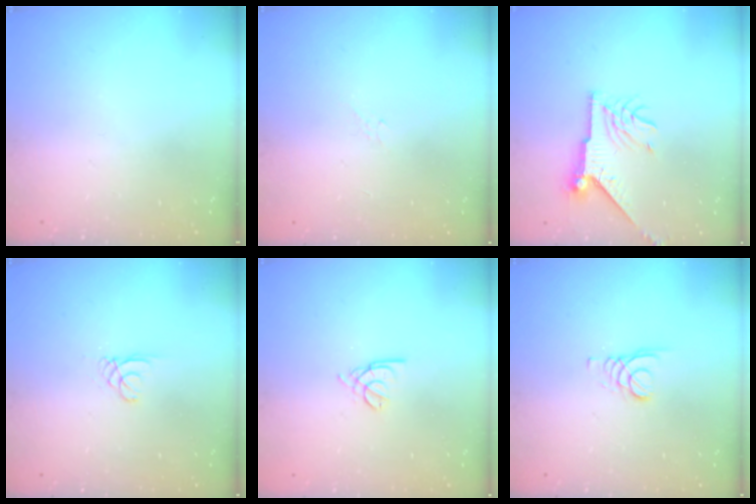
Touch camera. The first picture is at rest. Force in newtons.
{"total": 2.1, "press": 2.0, "slide": 0.6}
{"total": 9.2, "press": 9.2, "slide": 0.2}
{"total": 0.6, "press": 0.6, "slide": 0.1}
{"total": 2.2, "press": 2.1, "slide": 0.5}
{"total": 1.6, "press": 1.6, "slide": 0.2}